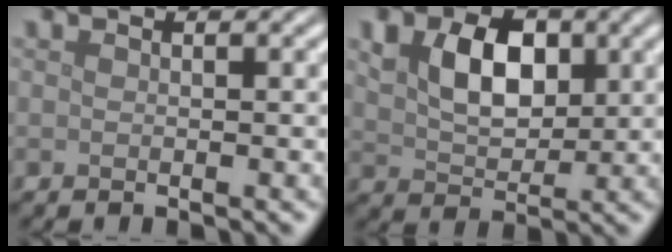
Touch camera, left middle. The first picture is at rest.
{"total": 5.3, "force": [1.6, 3.4, 3.7], "torque": [-0.073, 0.002, 0.028]}